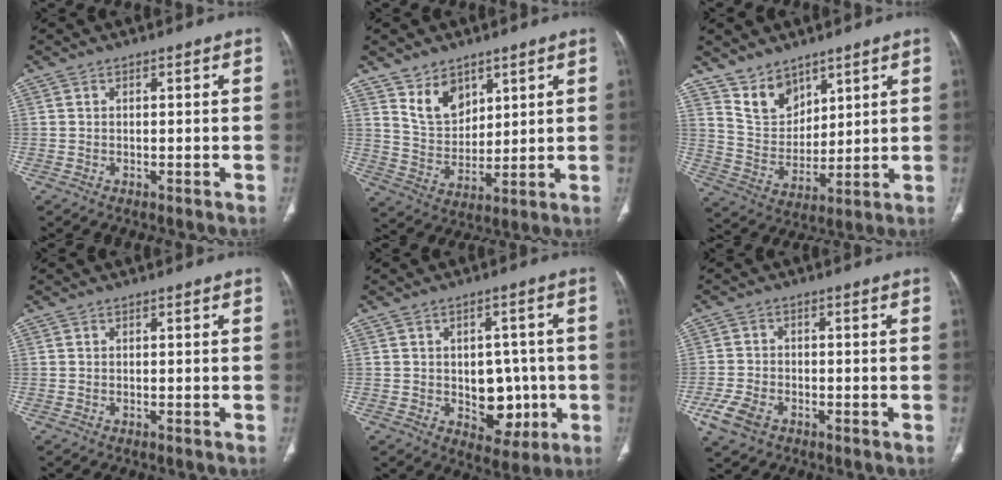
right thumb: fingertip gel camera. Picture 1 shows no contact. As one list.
[{"total": 8.6, "force": [5.3, 5.6, 3.8], "torque": [-0.042, -0.041, 0.110]}, {"total": 9.0, "force": [6.8, 5.2, 2.7], "torque": [-0.025, -0.050, 0.144]}, {"total": 0.0}, {"total": 9.1, "force": [-1.4, 6.6, 6.1], "torque": [-0.037, 0.008, -0.006]}, {"total": 5.9, "force": [-3.0, 3.7, 3.5], "torque": [-0.081, 0.009, -0.055]}]